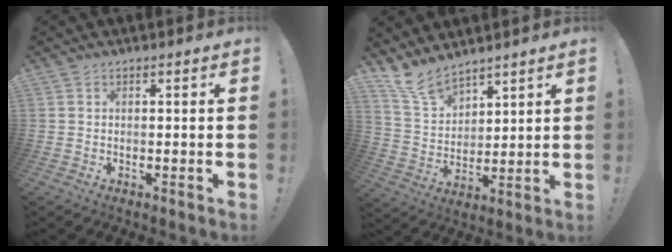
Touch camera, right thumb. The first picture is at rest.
{"total": 11.4, "force": [9.8, 4.8, 3.3], "torque": [-0.077, -0.063, 0.191]}